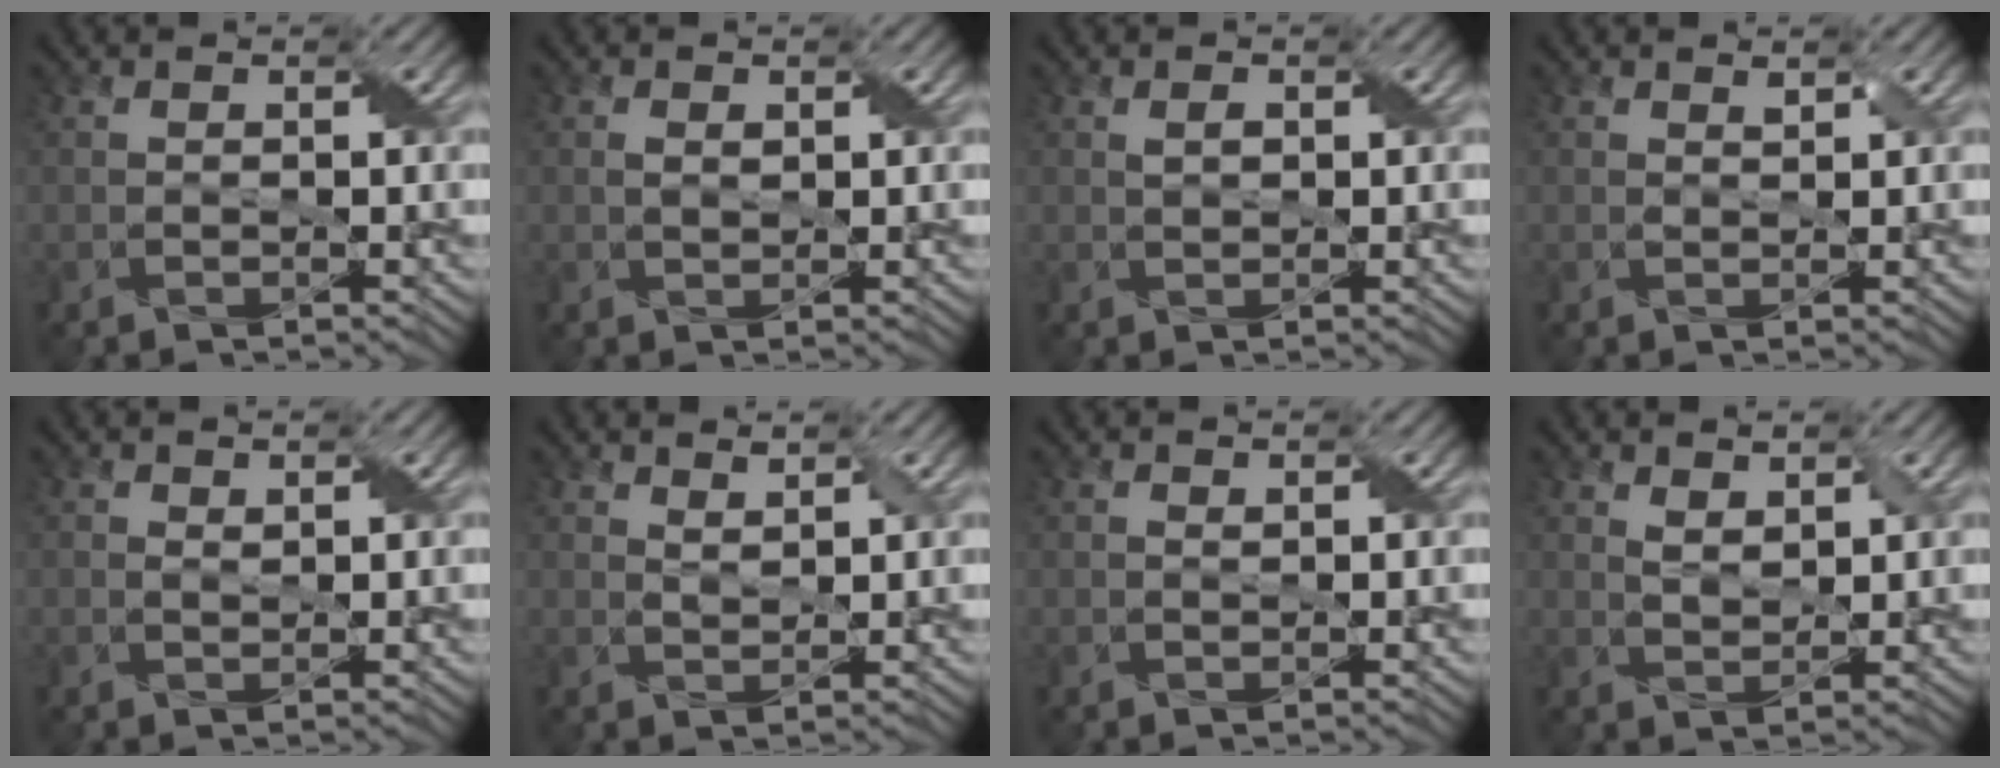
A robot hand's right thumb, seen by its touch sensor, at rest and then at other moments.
{"total": 1.3, "force": [0.4, 0.8, 1.0], "torque": [-0.024, -0.001, 0.010]}
{"total": 1.3, "force": [0.3, 0.8, 1.0], "torque": [-0.021, 0.002, 0.008]}
{"total": 0.9, "force": [0.6, 0.4, 0.5], "torque": [-0.014, -0.001, 0.013]}
{"total": 0.9, "force": [0.3, 0.6, 0.6], "torque": [-0.016, -0.001, 0.010]}
{"total": 1.4, "force": [1.1, 0.4, 0.7], "torque": [-0.022, -0.002, 0.025]}
{"total": 0.5, "force": [0.2, 0.3, 0.4], "torque": [-0.008, 0.000, 0.003]}
{"total": 2.2, "force": [1.3, 1.1, 1.4], "torque": [-0.034, -0.002, 0.029]}